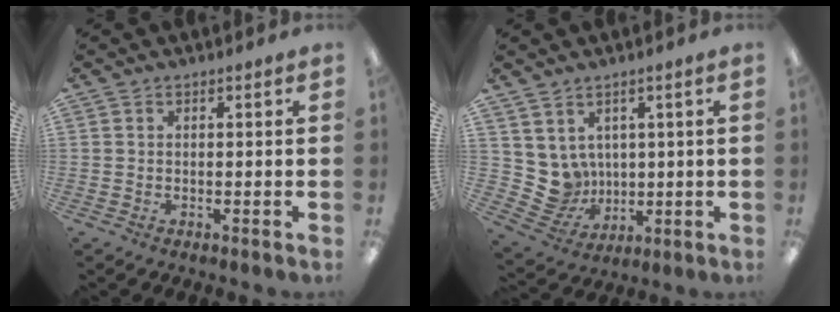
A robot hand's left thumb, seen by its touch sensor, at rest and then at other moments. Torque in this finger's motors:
{"motor_torque": [0.01, 0.18, 0.39, -0.48, 0.04]}